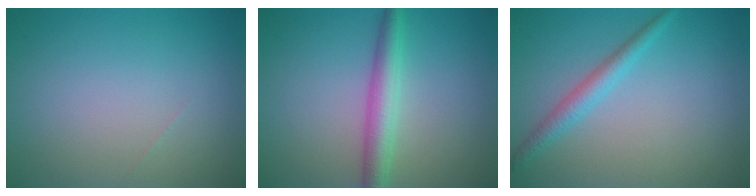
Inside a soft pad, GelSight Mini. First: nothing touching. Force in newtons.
{"total": 3.5, "press": 3.5, "slide": 0.1}
{"total": 2.2, "press": 2.2, "slide": 0.1}